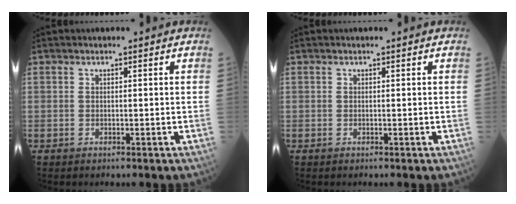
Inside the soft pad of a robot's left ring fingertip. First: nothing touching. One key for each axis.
{"total": 0.0}